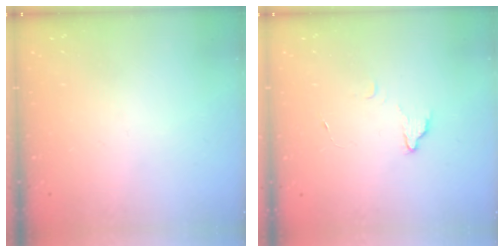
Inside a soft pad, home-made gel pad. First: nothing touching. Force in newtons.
{"total": 2.2, "press": 2.2, "slide": 0.2}